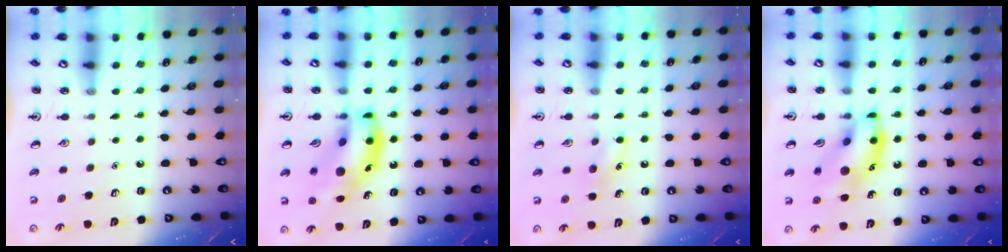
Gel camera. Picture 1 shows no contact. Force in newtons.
{"total": 17.3, "press": 17.0, "slide": 3.2}
{"total": 6.5, "press": 6.2, "slide": 1.8}
{"total": 13.1, "press": 12.8, "slide": 2.7}